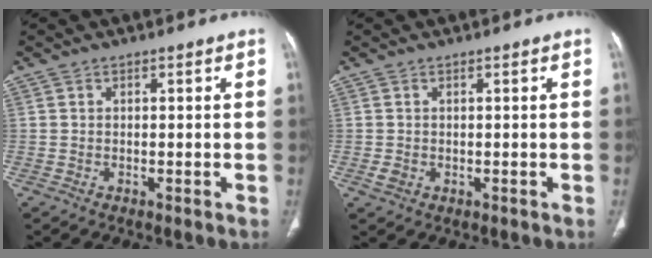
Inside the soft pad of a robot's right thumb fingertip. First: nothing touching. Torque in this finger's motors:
{"motor_torque": [1.61, 1.45, -0.23, -0.23, -0.02]}